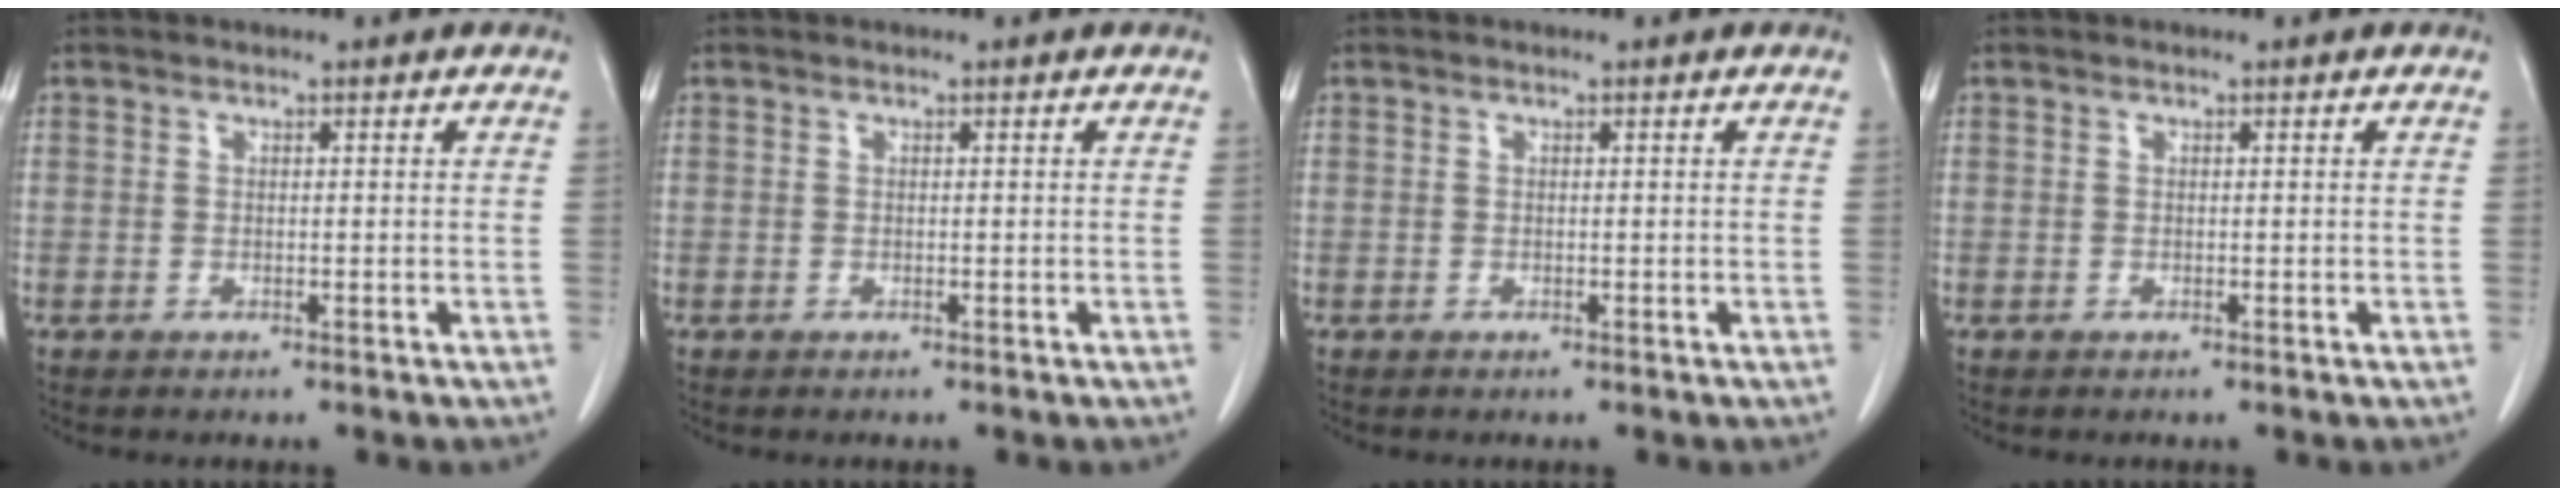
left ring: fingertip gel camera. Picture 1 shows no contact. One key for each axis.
{"total": 0.0}
{"total": 0.0}
{"total": 0.0}